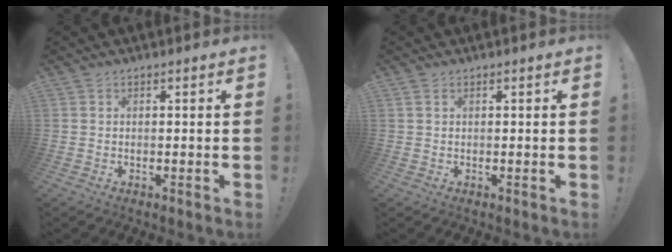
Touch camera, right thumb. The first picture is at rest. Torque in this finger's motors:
{"motor_torque": [0.09, -0.23, 0.13, 0.11, -0.01]}